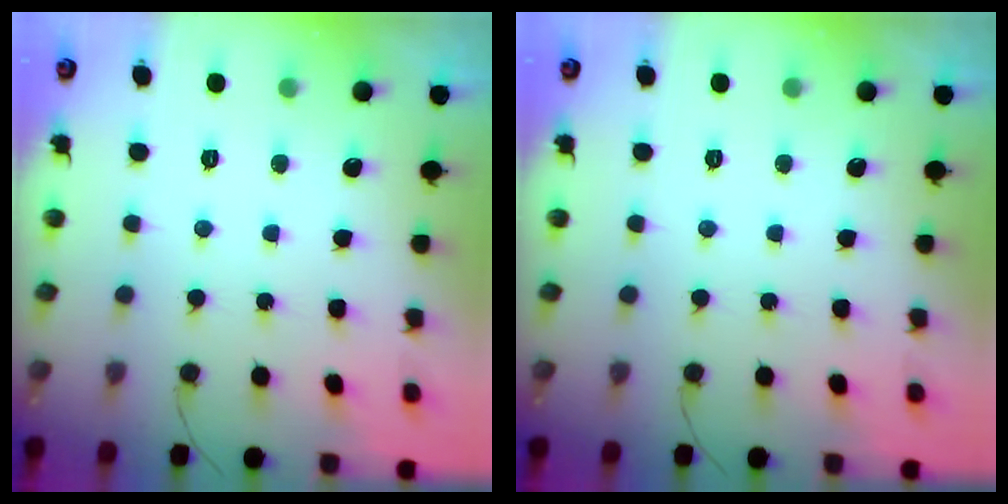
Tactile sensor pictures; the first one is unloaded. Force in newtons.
{"total": 0.0}